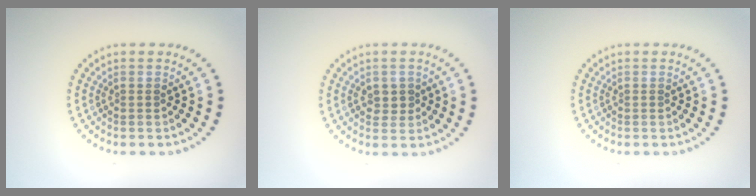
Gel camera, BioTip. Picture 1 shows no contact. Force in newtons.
{"total": 1.3, "press": 1.3, "slide": 0.3}
{"total": 0.0}